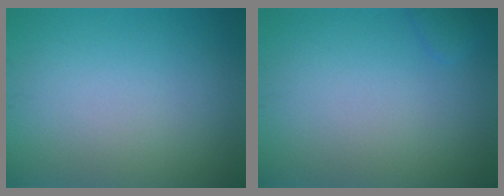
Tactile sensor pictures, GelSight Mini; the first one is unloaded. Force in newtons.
{"total": 0.8, "press": 0.8, "slide": 0.1}